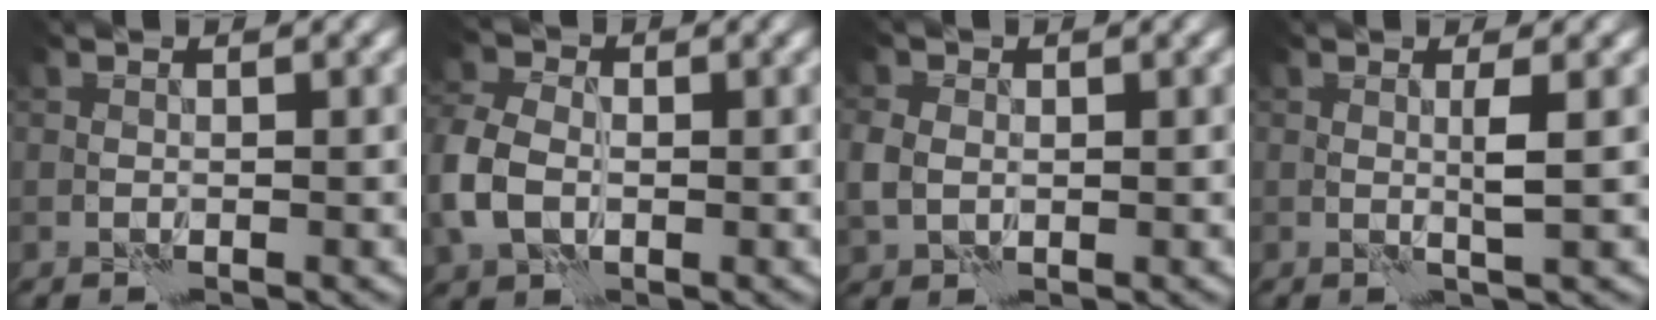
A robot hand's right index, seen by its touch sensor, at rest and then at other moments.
{"total": 5.7, "force": [-1.1, 4.2, 3.7], "torque": [-0.098, -0.001, -0.034]}
{"total": 2.8, "force": [0.2, 2.3, 1.6], "torque": [-0.043, -0.001, 0.007]}
{"total": 1.4, "force": [0.5, -0.3, 1.3], "torque": [-0.027, -0.004, 0.009]}